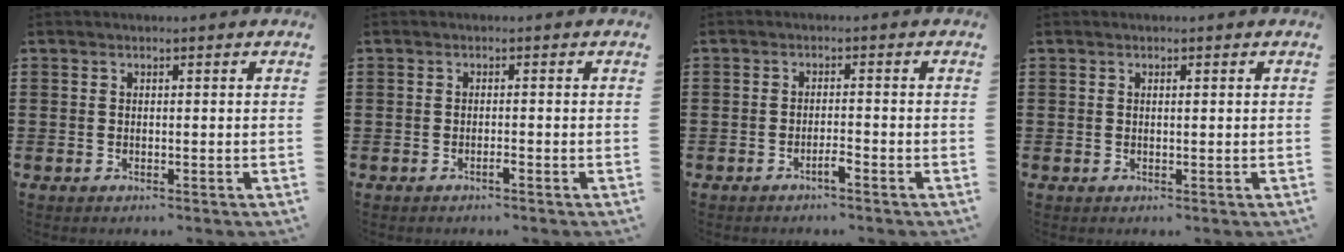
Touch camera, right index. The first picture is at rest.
{"total": 0.8, "force": [-0.6, 0.0, 0.5], "torque": [-0.010, -0.002, -0.011]}
{"total": 1.8, "force": [-1.4, 0.1, 1.1], "torque": [-0.020, -0.003, -0.024]}
{"total": 0.5, "force": [0.2, 0.1, 0.5], "torque": [-0.011, -0.001, 0.004]}